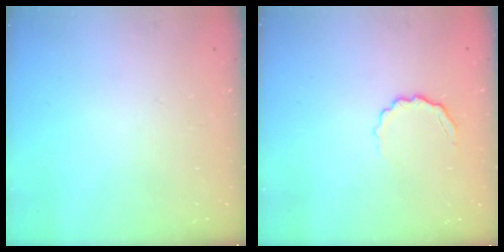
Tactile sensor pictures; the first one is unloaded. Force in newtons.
{"total": 5.3, "press": 5.2, "slide": 1.3}